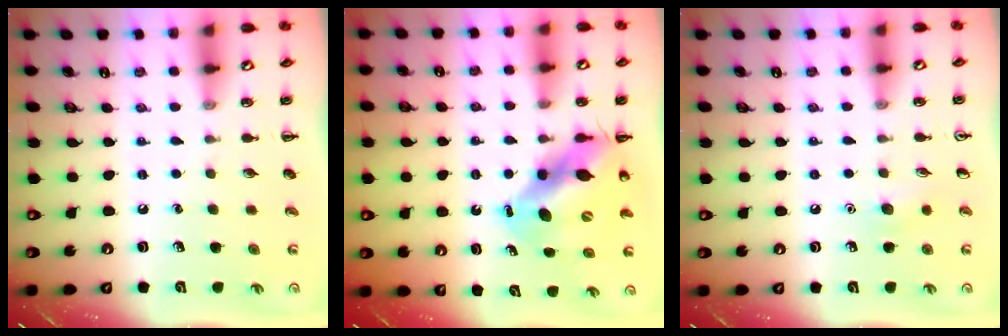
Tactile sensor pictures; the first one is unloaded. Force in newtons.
{"total": 11.0, "press": 10.7, "slide": 2.5}
{"total": 5.8, "press": 5.5, "slide": 1.7}